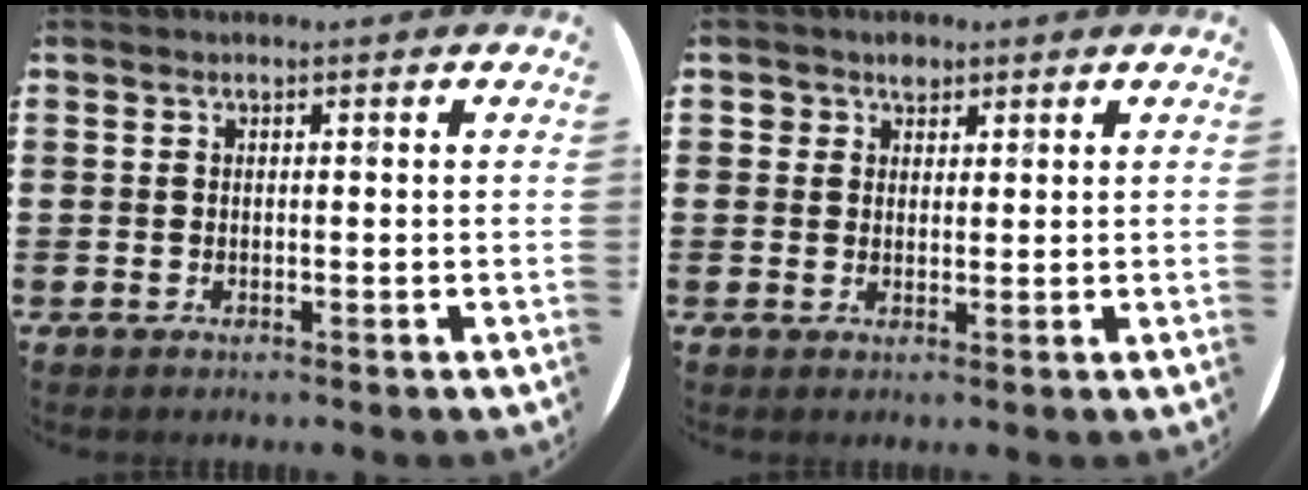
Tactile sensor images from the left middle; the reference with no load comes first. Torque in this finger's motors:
{"motor_torque": [0.11, -0.07, 0.00, 0.03]}